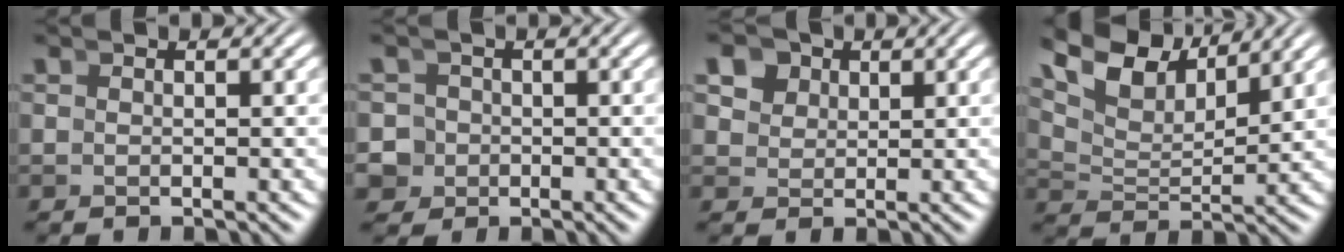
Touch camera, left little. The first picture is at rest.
{"total": 4.9, "force": [-1.6, 4.5, 1.0], "torque": [-0.024, -0.024, -0.025]}
{"total": 5.3, "force": [3.0, 3.8, 2.1], "torque": [-0.031, 0.009, 0.049]}
{"total": 7.6, "force": [5.0, 3.6, 4.5], "torque": [-0.086, 0.005, 0.083]}